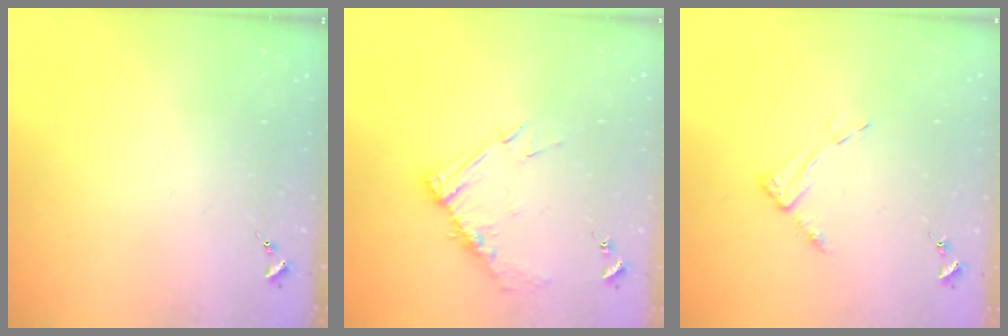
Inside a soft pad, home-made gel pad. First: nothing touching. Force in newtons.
{"total": 10.1, "press": 10.0, "slide": 1.1}
{"total": 6.5, "press": 6.5, "slide": 0.5}